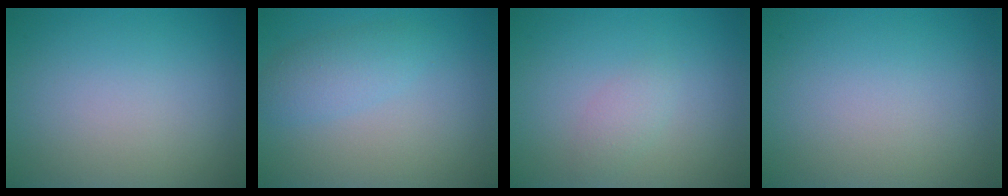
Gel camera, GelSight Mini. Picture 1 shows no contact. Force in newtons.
{"total": 2.4, "press": 2.4, "slide": 0.1}
{"total": 1.3, "press": 1.3, "slide": 0.1}
{"total": 0.0}